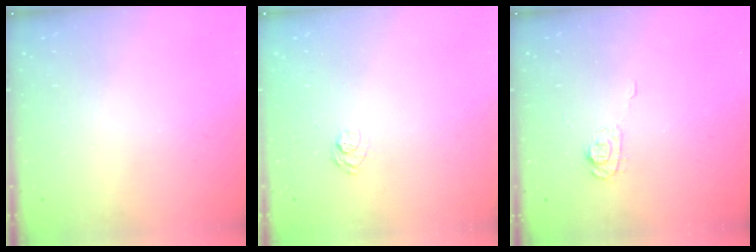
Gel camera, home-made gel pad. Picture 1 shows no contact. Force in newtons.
{"total": 7.6, "press": 7.5, "slide": 1.2}
{"total": 5.5, "press": 5.4, "slide": 0.9}